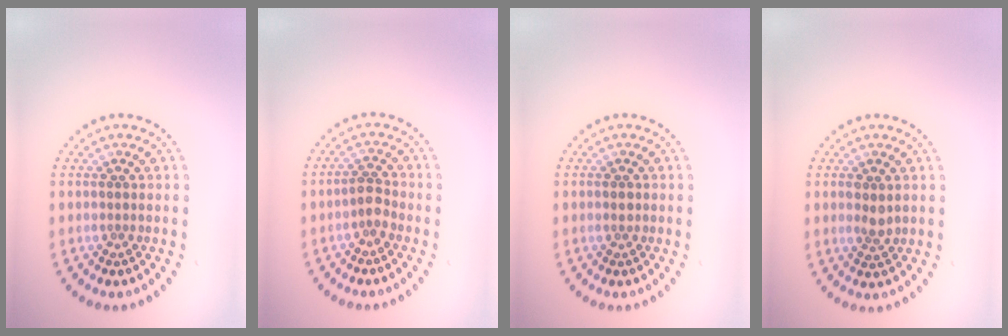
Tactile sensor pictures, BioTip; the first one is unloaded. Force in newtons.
{"total": 1.6, "press": 1.3, "slide": 0.9}
{"total": 0.6, "press": 0.6, "slide": 0.1}
{"total": 1.5, "press": 1.5, "slide": 0.3}